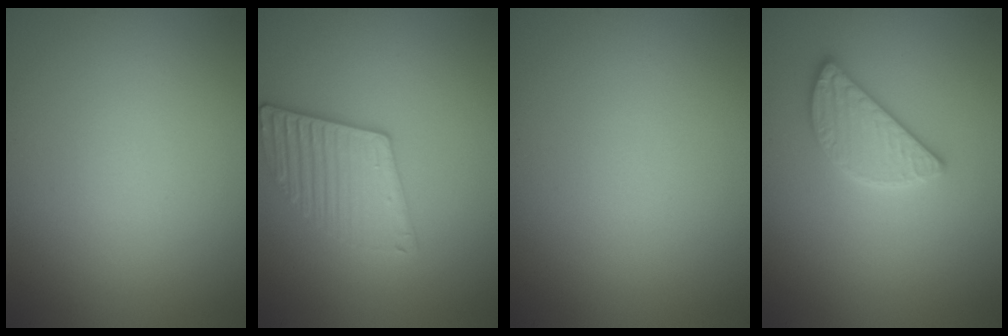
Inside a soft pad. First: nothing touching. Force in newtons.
{"total": 3.2, "press": 3.2, "slide": 0.6}
{"total": 0.0}
{"total": 2.8, "press": 2.8, "slide": 0.2}